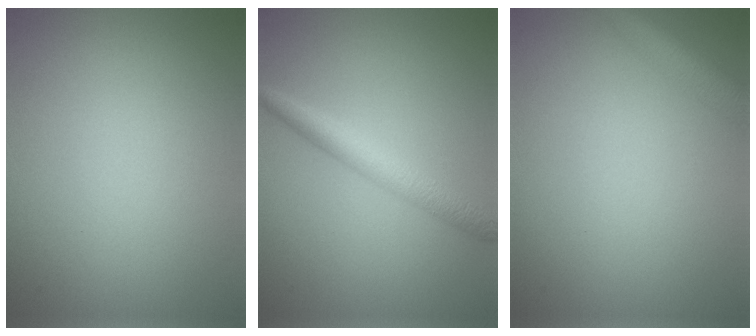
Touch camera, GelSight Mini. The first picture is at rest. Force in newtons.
{"total": 2.9, "press": 2.9, "slide": 0.0}
{"total": 3.0, "press": 3.0, "slide": 0.1}